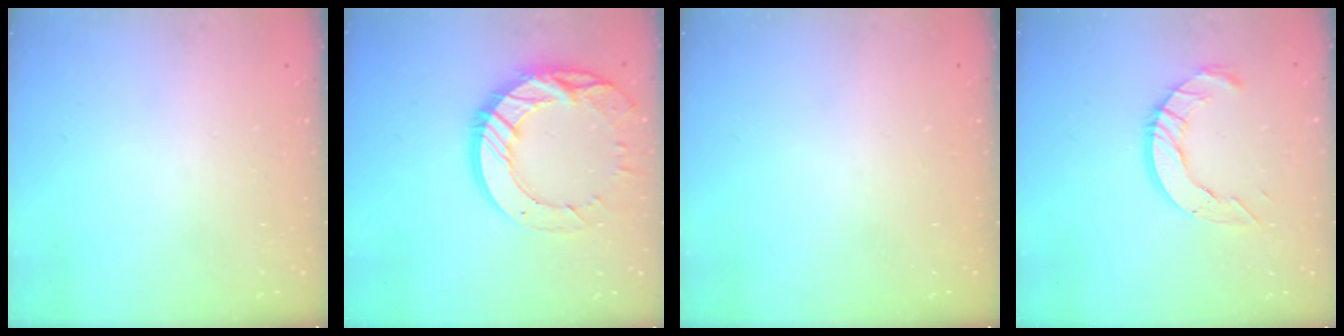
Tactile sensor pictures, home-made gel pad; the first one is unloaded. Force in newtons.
{"total": 18.4, "press": 18.3, "slide": 1.9}
{"total": 0.0}
{"total": 9.7, "press": 9.6, "slide": 0.9}